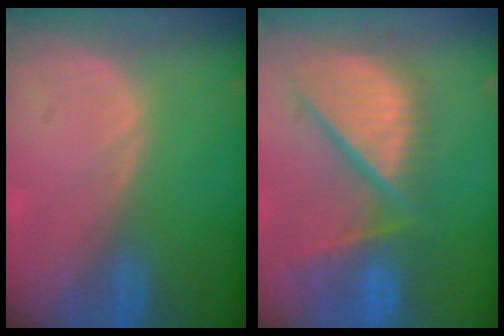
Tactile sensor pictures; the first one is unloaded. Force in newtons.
{"total": 12.9, "press": 10.7, "slide": 7.2}